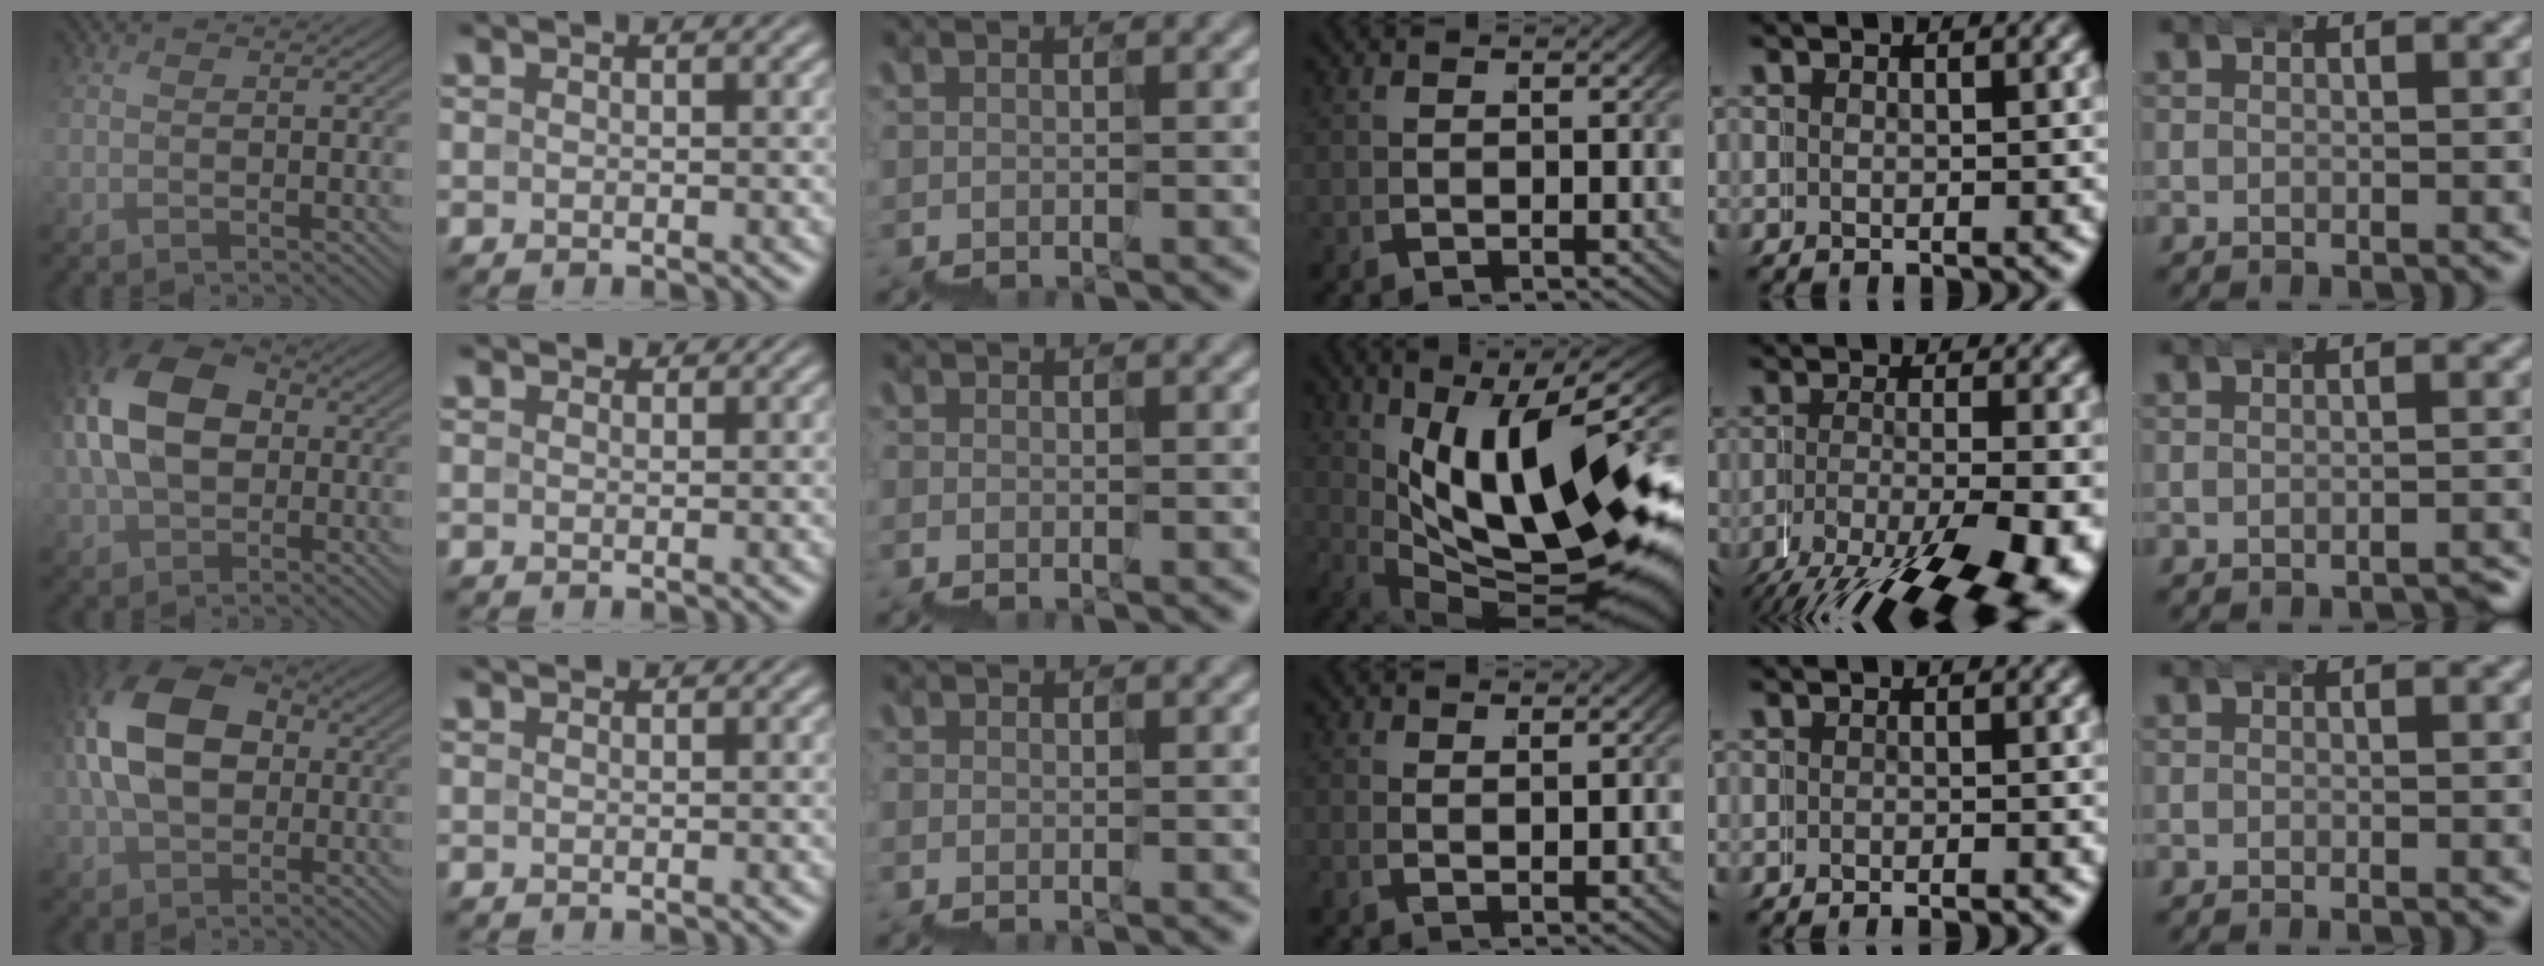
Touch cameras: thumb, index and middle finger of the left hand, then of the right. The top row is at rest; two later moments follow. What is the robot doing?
{"motion": "wrap", "object": "belt"}